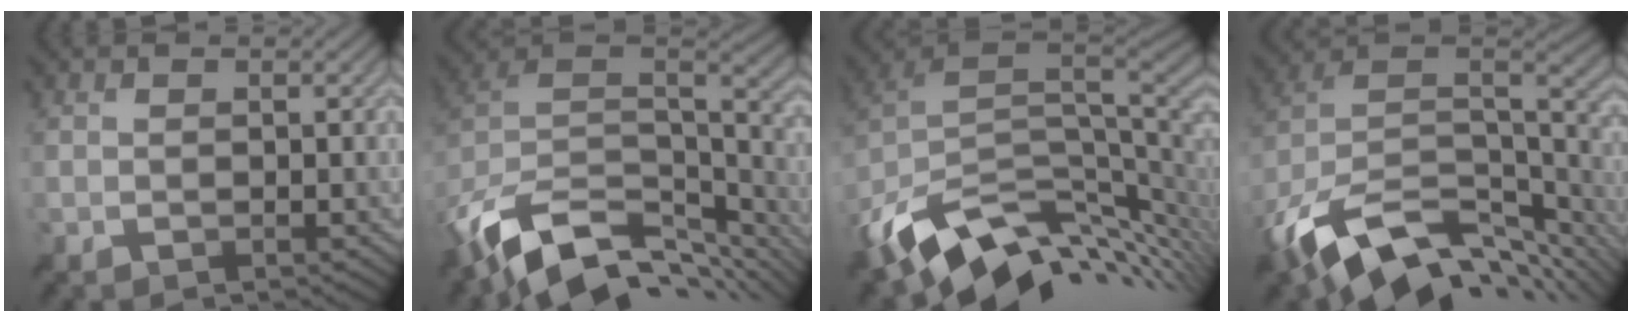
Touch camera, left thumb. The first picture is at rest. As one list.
[{"total": 14.2, "force": [-7.8, 7.7, 9.0], "torque": [-0.199, -0.032, -0.117]}, {"total": 14.4, "force": [-4.7, 8.8, 10.4], "torque": [-0.221, -0.031, -0.070]}, {"total": 16.0, "force": [-7.6, 8.5, 11.1], "torque": [-0.248, -0.019, -0.121]}]